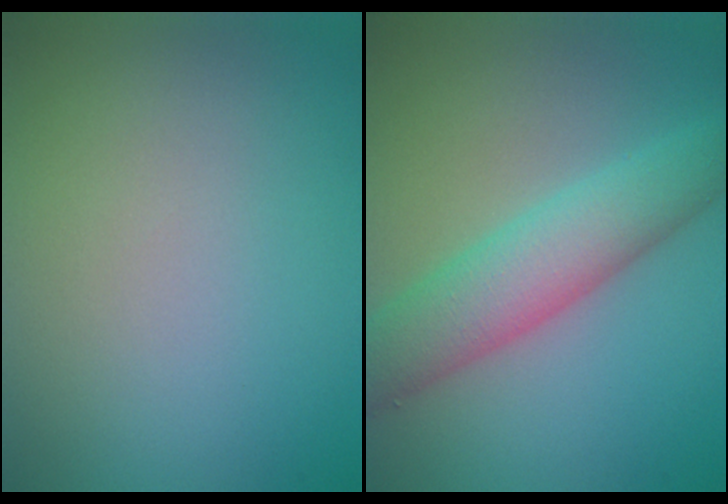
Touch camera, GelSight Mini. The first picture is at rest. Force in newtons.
{"total": 6.0, "press": 6.0, "slide": 0.0}